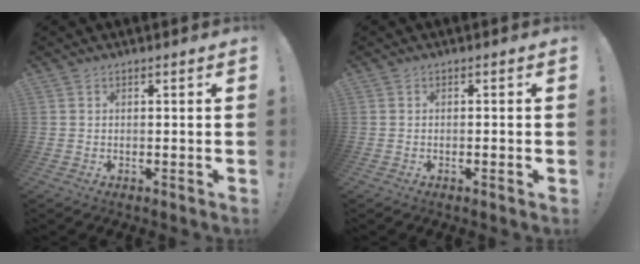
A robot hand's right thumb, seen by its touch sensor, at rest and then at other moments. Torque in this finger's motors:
{"motor_torque": [-0.09, -0.21, -0.03, -0.08, -0.01]}